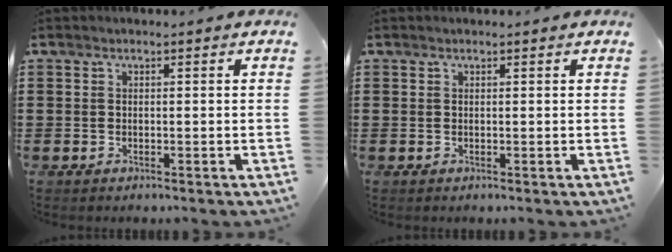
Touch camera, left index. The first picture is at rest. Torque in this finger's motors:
{"motor_torque": [0.86, -0.81, -0.01, -0.02]}